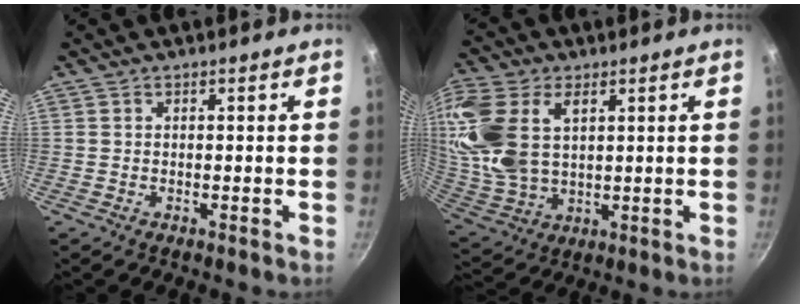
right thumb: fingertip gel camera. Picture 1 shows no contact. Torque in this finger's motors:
{"motor_torque": [-0.93, 1.47, 0.85, 0.58, 0.30]}